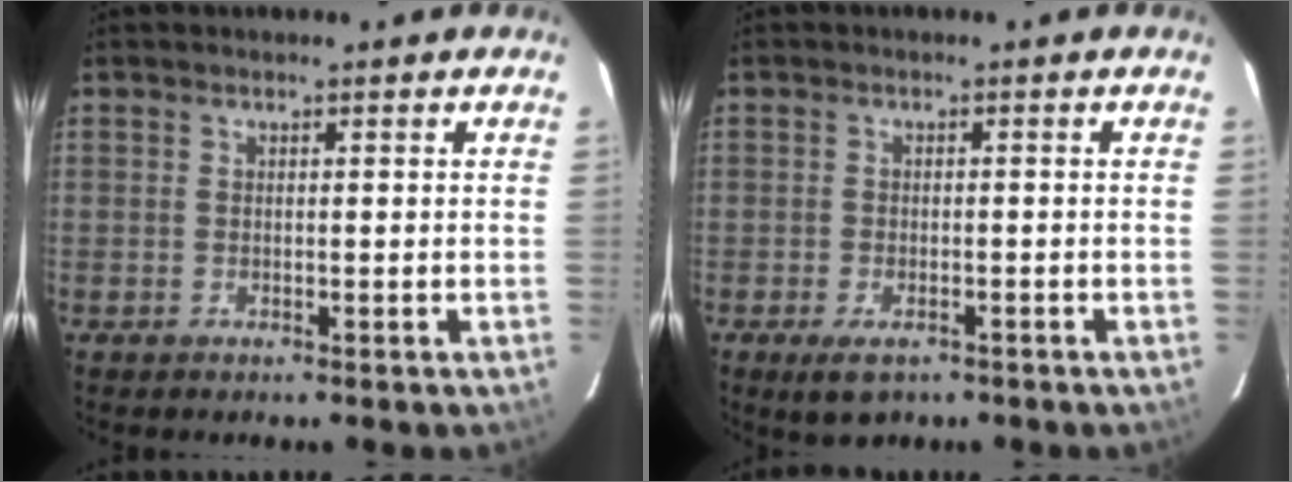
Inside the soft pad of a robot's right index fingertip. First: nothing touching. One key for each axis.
{"total": 4.5, "fx": -2.8, "fy": 2.3, "fz": 2.7, "tx": -0.058, "ty": -0.014, "tz": -0.044}